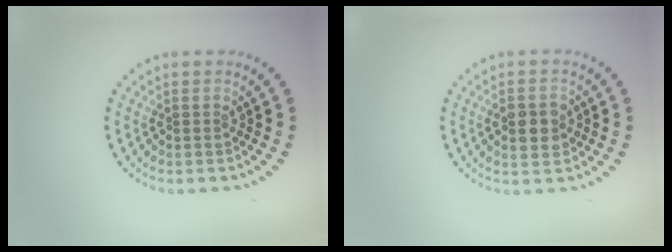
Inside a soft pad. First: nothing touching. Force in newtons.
{"total": 2.9, "press": 2.9, "slide": 0.1}